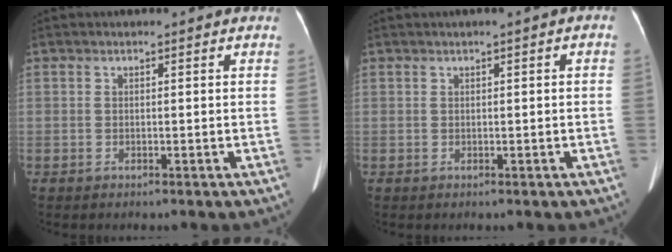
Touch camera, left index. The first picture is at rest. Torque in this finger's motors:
{"motor_torque": [-0.20, -0.06, -0.11, 0.01]}